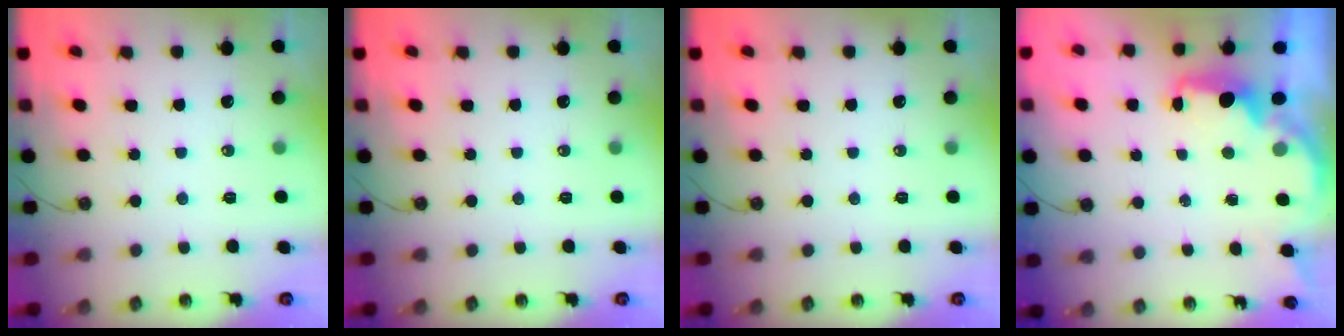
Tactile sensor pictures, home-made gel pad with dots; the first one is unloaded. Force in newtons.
{"total": 0.0}
{"total": 0.0}
{"total": 2.8, "press": 2.7, "slide": 0.9}